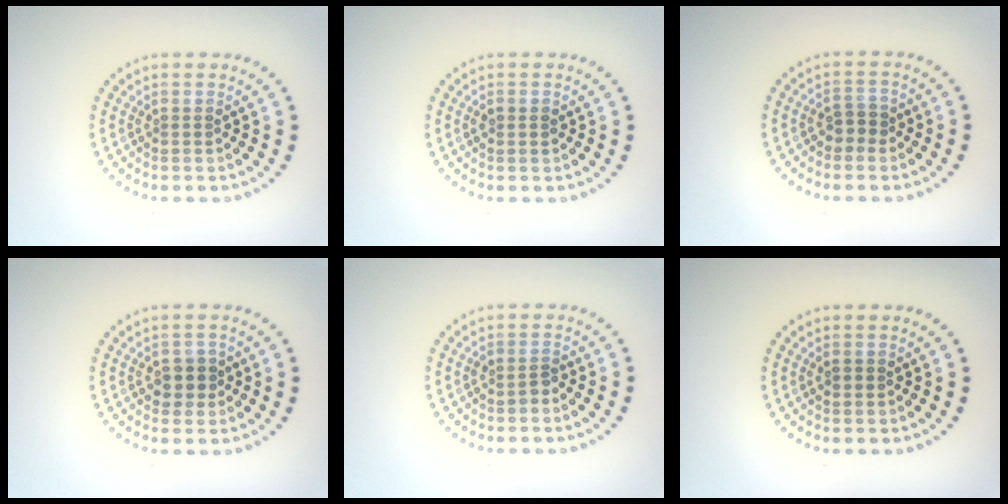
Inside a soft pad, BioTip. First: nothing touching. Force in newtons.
{"total": 1.0, "press": 1.0, "slide": 0.1}
{"total": 1.6, "press": 1.5, "slide": 0.7}
{"total": 2.2, "press": 2.1, "slide": 0.7}
{"total": 1.1, "press": 0.9, "slide": 0.7}
{"total": 0.8, "press": 0.7, "slide": 0.4}